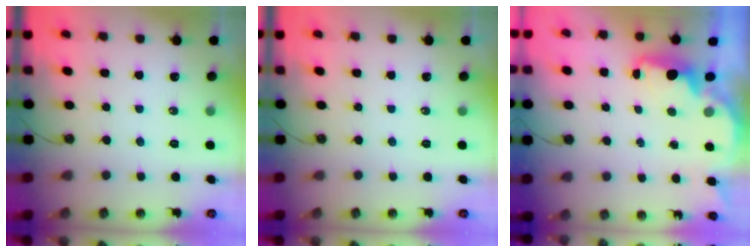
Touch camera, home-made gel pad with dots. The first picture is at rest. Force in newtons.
{"total": 0.0}
{"total": 2.5, "press": 2.4, "slide": 0.8}